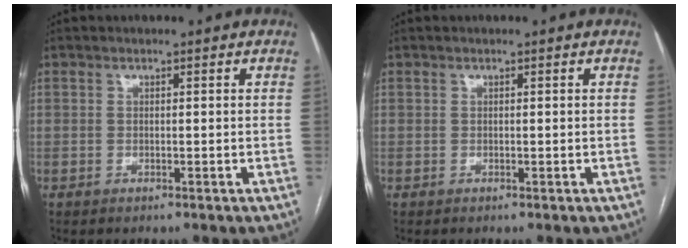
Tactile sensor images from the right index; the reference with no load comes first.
{"total": 0.0}